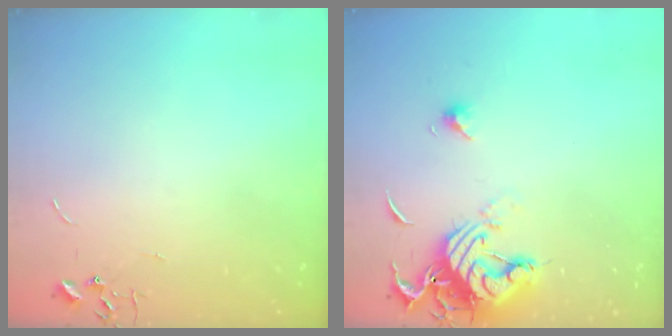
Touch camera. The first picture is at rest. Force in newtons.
{"total": 14.0, "press": 14.0, "slide": 1.1}